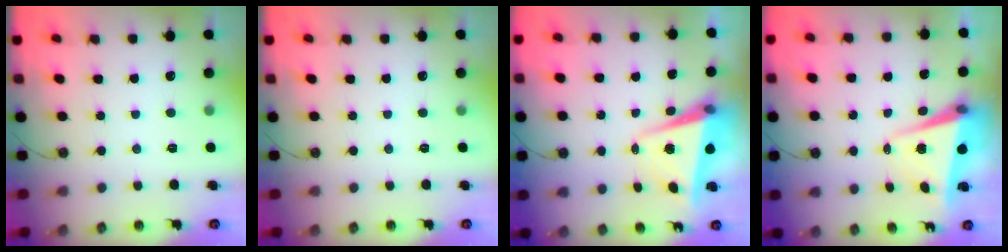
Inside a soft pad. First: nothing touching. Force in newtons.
{"total": 0.0}
{"total": 6.6, "press": 6.5, "slide": 1.4}
{"total": 5.3, "press": 4.9, "slide": 1.9}